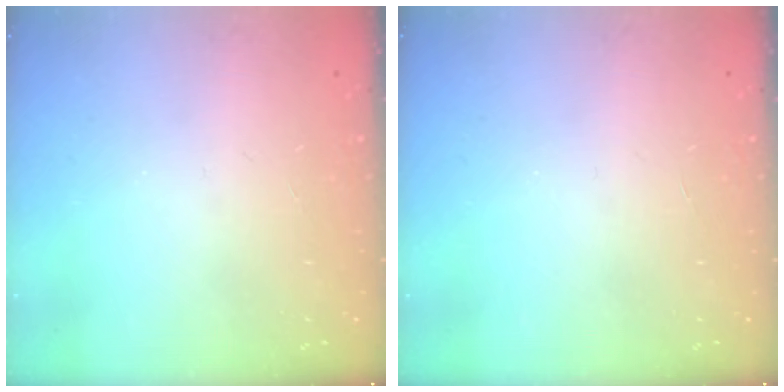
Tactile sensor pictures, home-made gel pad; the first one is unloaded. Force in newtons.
{"total": 0.0}